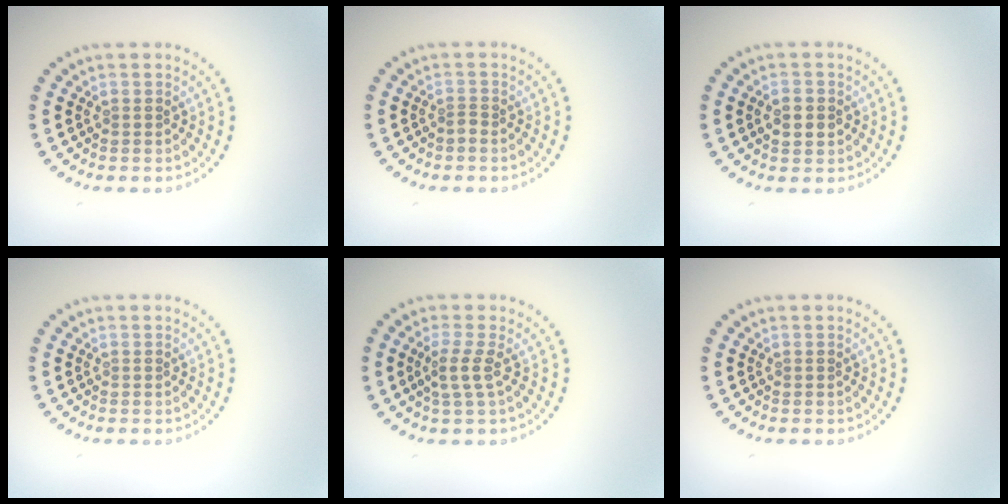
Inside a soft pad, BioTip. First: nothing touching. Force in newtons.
{"total": 0.9, "press": 0.5, "slide": 0.7}
{"total": 2.6, "press": 2.6, "slide": 0.1}
{"total": 0.0}
{"total": 2.0, "press": 1.5, "slide": 1.3}
{"total": 0.0}